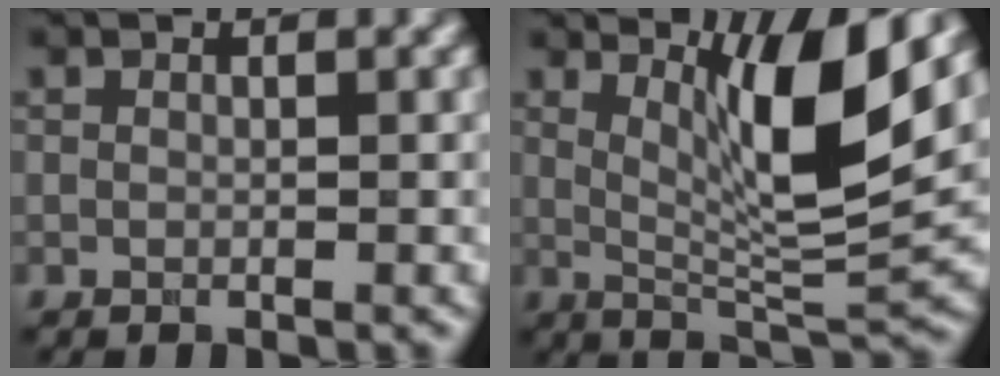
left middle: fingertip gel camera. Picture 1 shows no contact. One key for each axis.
{"total": 8.0, "fx": 2.9, "fy": 1.6, "fz": 7.3, "tx": -0.112, "ty": -0.015, "tz": 0.060}